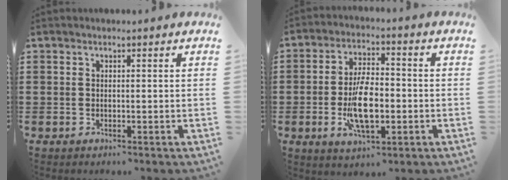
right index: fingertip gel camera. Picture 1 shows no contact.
{"total": 9.3, "force": [-1.9, 4.0, 8.1], "torque": [-0.170, -0.003, -0.035]}